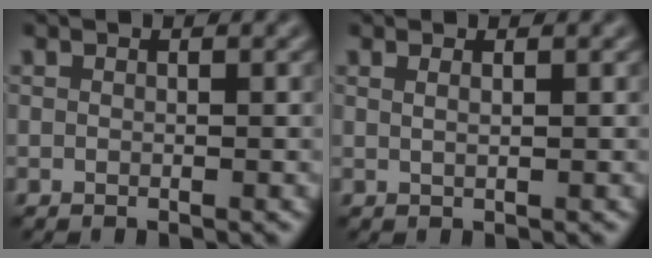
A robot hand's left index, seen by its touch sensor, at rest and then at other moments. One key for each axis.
{"total": 1.0, "fx": 0.5, "fy": 0.4, "fz": 0.8, "tx": -0.006, "ty": -0.004, "tz": 0.003}